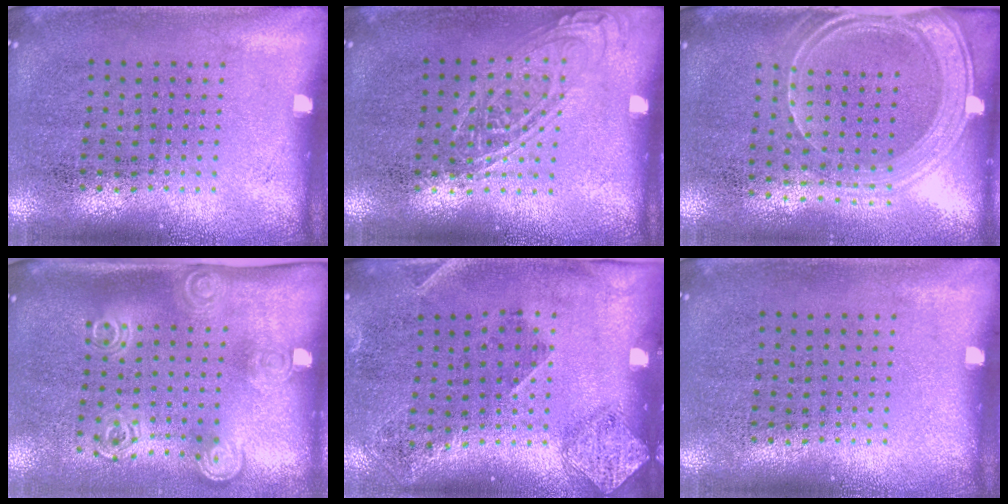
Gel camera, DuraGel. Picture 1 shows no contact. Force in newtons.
{"total": 1.1, "press": 1.1, "slide": 0.1}
{"total": 1.9, "press": 1.7, "slide": 0.9}
{"total": 2.0, "press": 1.4, "slide": 1.4}
{"total": 1.8, "press": 1.2, "slide": 1.3}
{"total": 0.0}